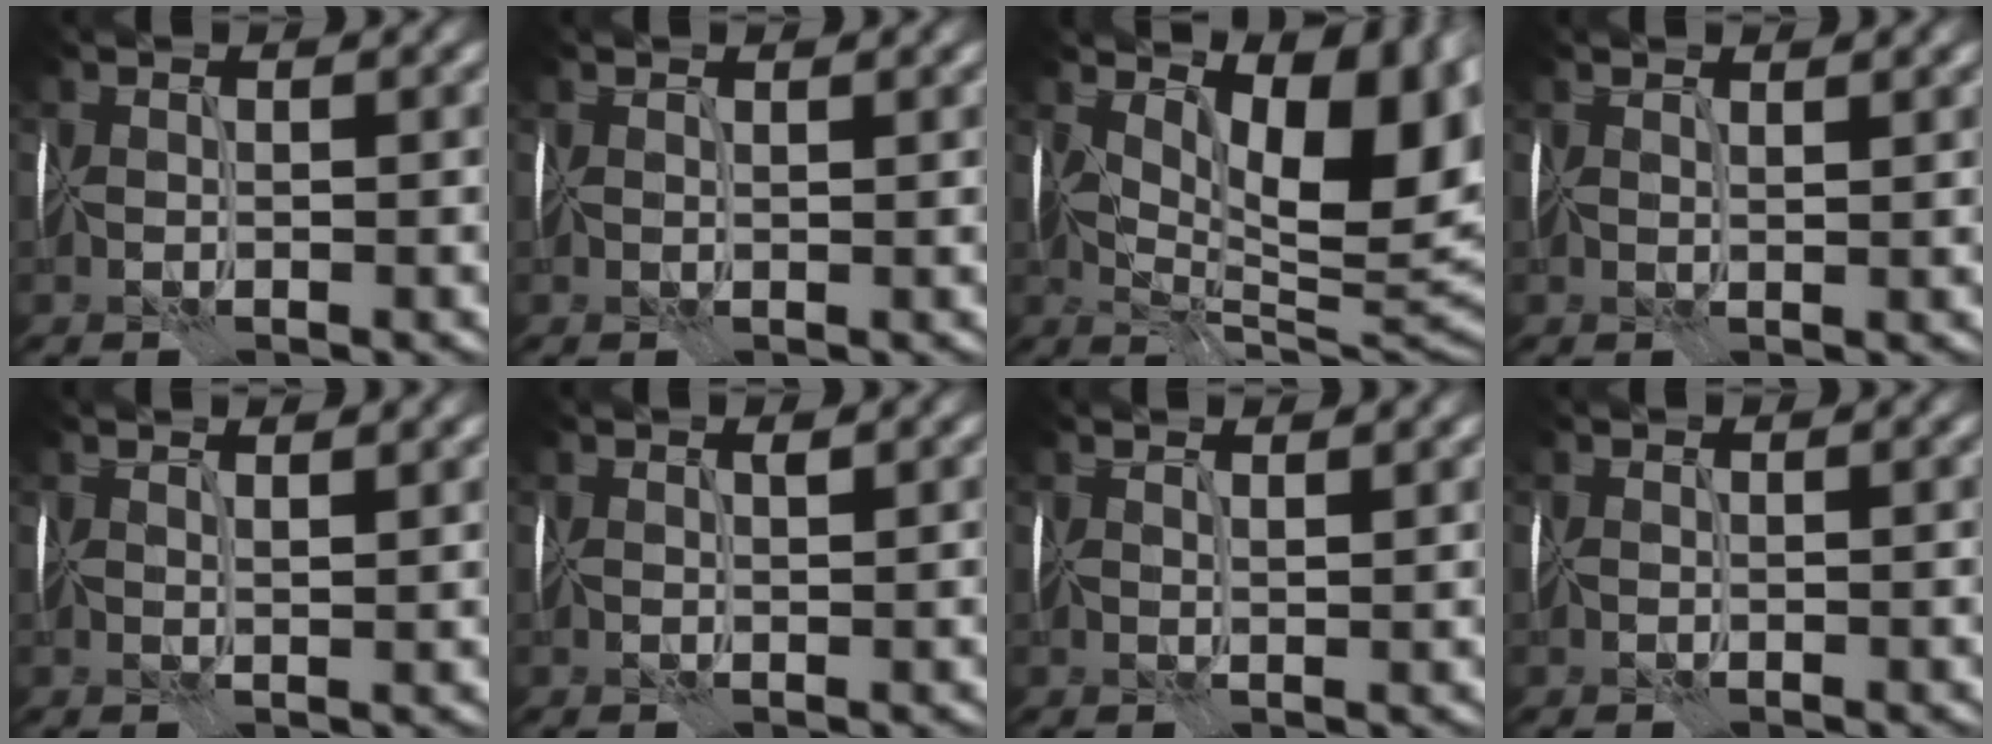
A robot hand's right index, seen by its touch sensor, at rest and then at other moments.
{"total": 0.9, "force": [0.8, 0.1, 0.4], "torque": [0.000, 0.006, 0.012]}
{"total": 11.7, "force": [4.6, 5.3, 9.4], "torque": [-0.135, -0.014, 0.089]}
{"total": 1.6, "force": [1.3, 0.2, 0.8], "torque": [-0.004, 0.008, 0.019]}
{"total": 2.3, "force": [1.8, 0.4, 1.3], "torque": [-0.008, 0.008, 0.027]}
{"total": 0.6, "force": [0.5, 0.1, 0.3], "torque": [-0.004, 0.003, 0.010]}
{"total": 2.0, "force": [1.6, 0.3, 1.1], "torque": [-0.007, 0.008, 0.024]}
{"total": 0.0}